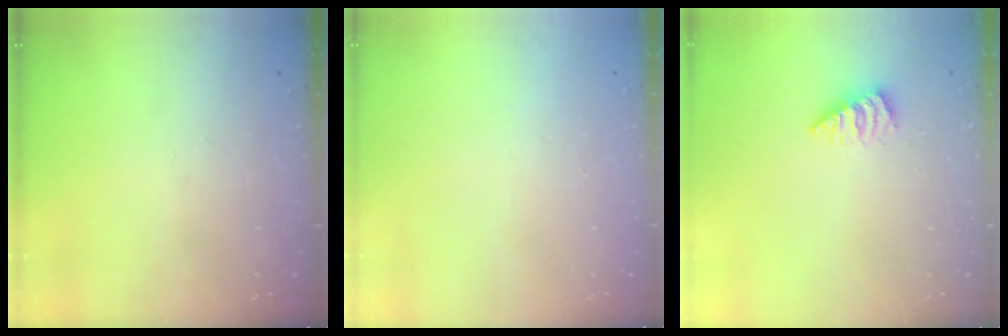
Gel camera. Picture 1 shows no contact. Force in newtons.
{"total": 0.0}
{"total": 2.3, "press": 2.3, "slide": 0.3}